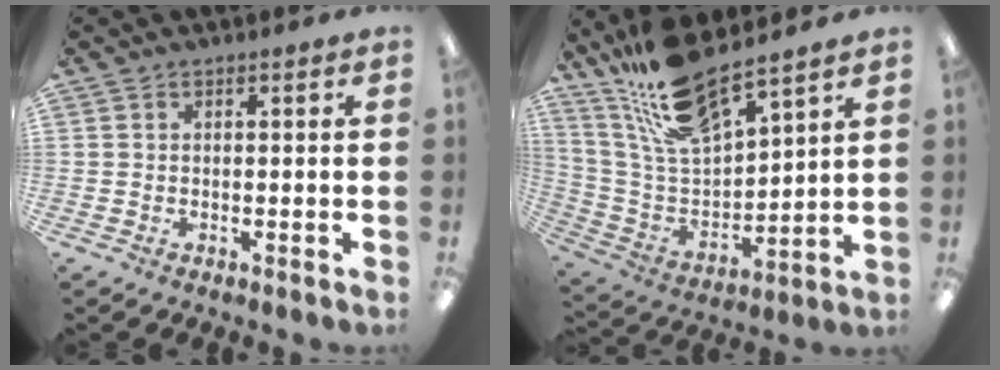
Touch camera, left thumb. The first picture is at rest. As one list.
[{"total": 17.7, "force": [14.8, 4.3, 8.8], "torque": [-0.192, -0.087, 0.263]}]